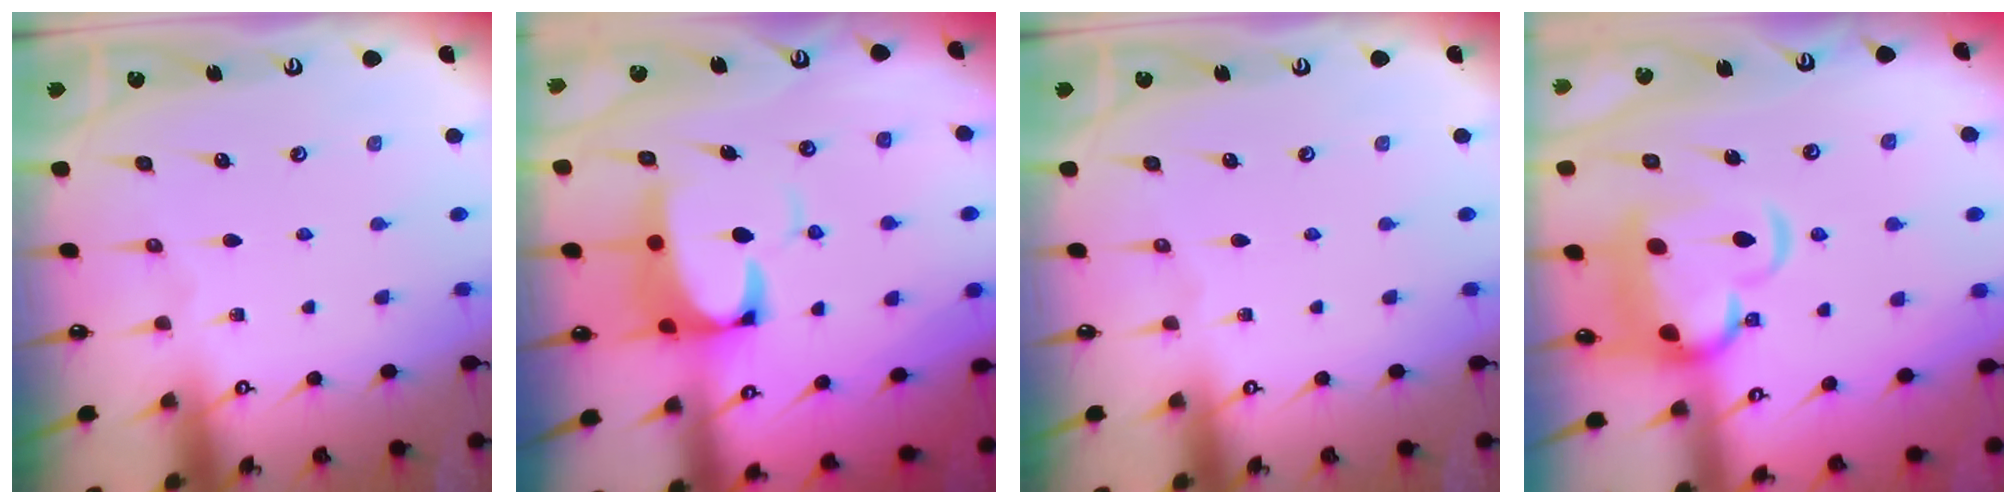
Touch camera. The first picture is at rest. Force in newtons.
{"total": 5.0, "press": 4.9, "slide": 1.3}
{"total": 0.0}
{"total": 8.7, "press": 8.6, "slide": 1.5}